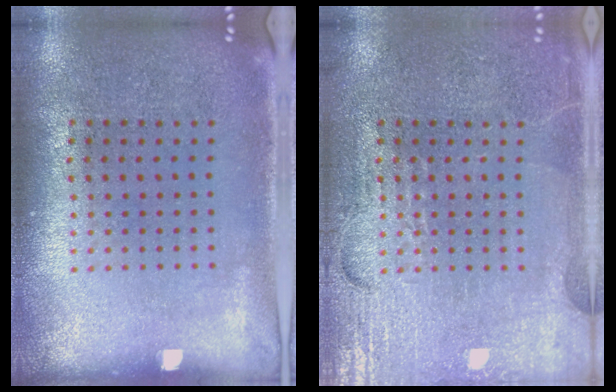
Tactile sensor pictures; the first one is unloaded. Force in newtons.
{"total": 4.9, "press": 4.9, "slide": 0.6}